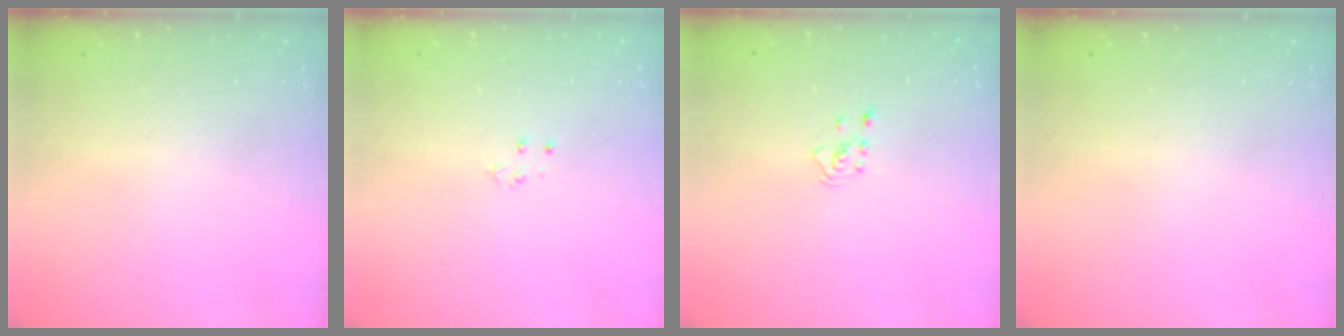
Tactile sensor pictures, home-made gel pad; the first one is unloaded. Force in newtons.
{"total": 2.8, "press": 2.8, "slide": 0.3}
{"total": 2.1, "press": 2.1, "slide": 0.3}
{"total": 0.0}